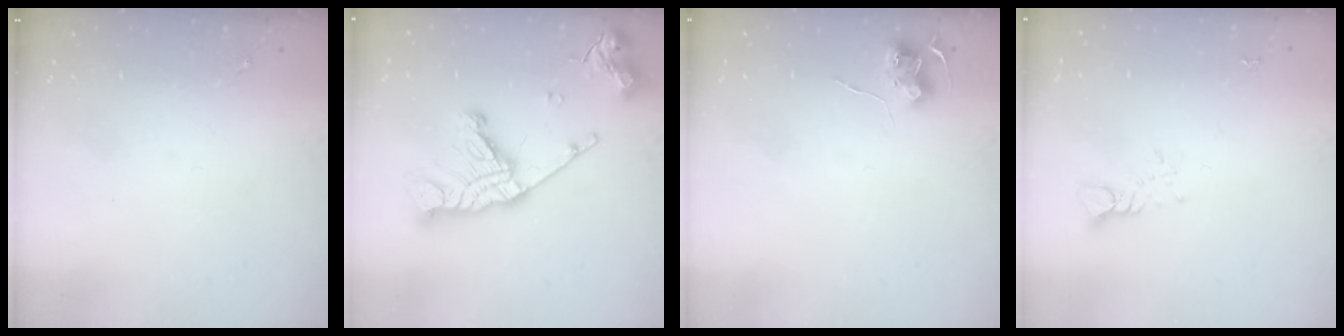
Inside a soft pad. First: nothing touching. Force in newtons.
{"total": 20.7, "press": 20.6, "slide": 1.9}
{"total": 6.4, "press": 6.3, "slide": 0.6}
{"total": 3.8, "press": 3.8, "slide": 0.3}